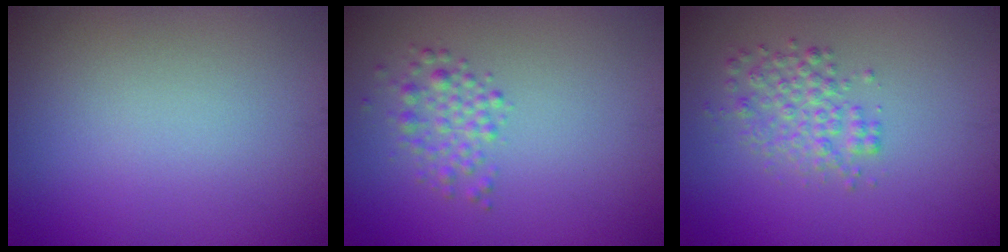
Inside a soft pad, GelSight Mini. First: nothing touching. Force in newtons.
{"total": 2.2, "press": 2.2, "slide": 0.1}
{"total": 2.6, "press": 2.6, "slide": 0.1}